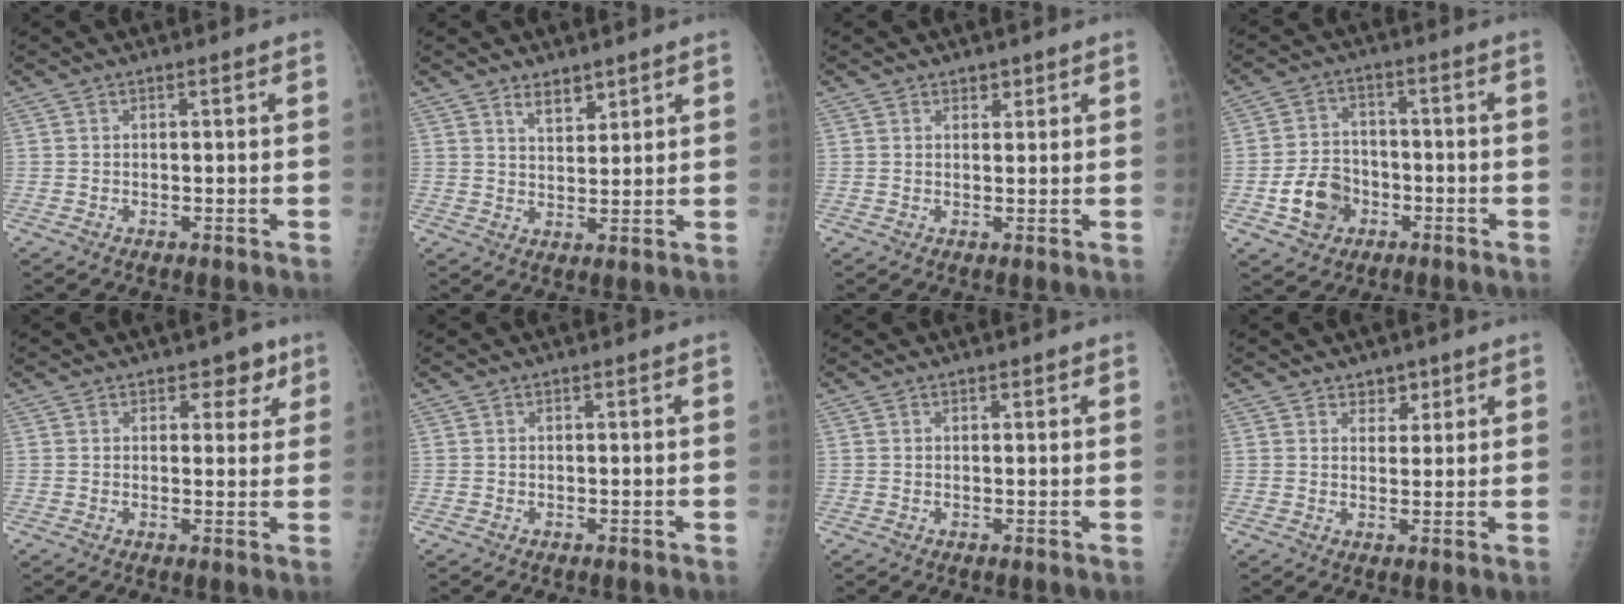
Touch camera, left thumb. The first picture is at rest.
{"total": 3.9, "force": [3.0, 1.8, 1.8], "torque": [-0.016, -0.024, 0.054]}
{"total": 1.5, "force": [1.1, 0.9, 0.4], "torque": [0.007, -0.007, 0.014]}
{"total": 8.6, "force": [-3.1, 6.8, 4.1], "torque": [-0.053, 0.020, -0.053]}
{"total": 4.4, "force": [2.5, 2.8, 2.3], "torque": [0.005, -0.009, 0.028]}
{"total": 0.0}
{"total": 0.7, "force": [0.5, 0.4, 0.4], "torque": [0.001, -0.002, 0.005]}
{"total": 2.9, "force": [1.9, 1.9, 0.9], "torque": [0.010, -0.011, 0.029]}